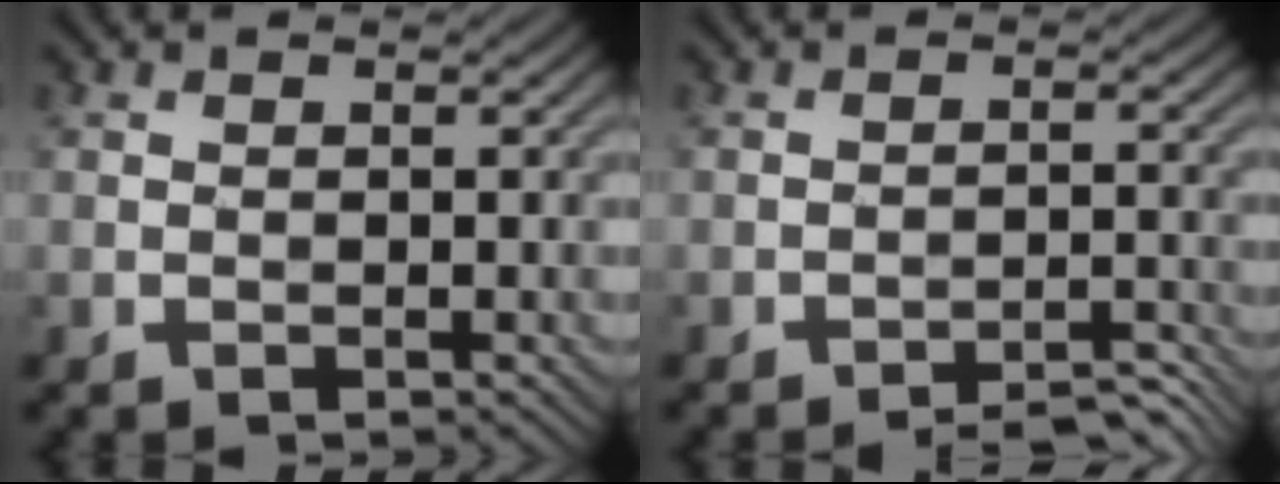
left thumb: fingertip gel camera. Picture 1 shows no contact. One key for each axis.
{"total": 3.3, "fx": -3.2, "fy": -0.2, "fz": 0.9, "tx": -0.015, "ty": 0.011, "tz": -0.050}